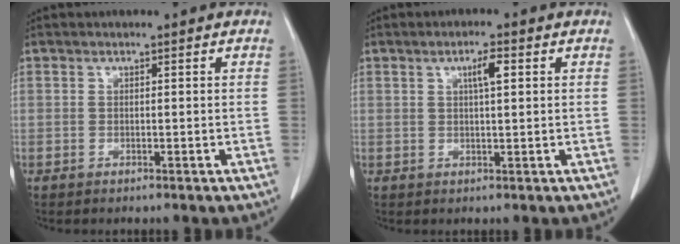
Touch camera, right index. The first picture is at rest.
{"total": 3.1, "force": [1.1, 0.4, 2.8], "torque": [-0.050, 0.002, 0.017]}